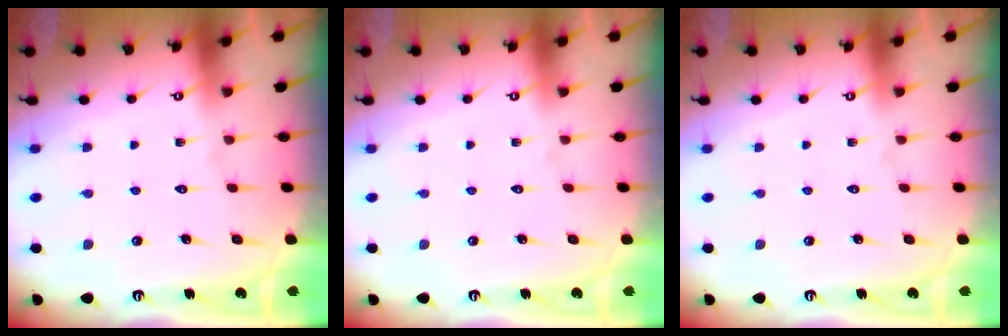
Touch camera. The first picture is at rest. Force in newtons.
{"total": 0.0}
{"total": 0.0}